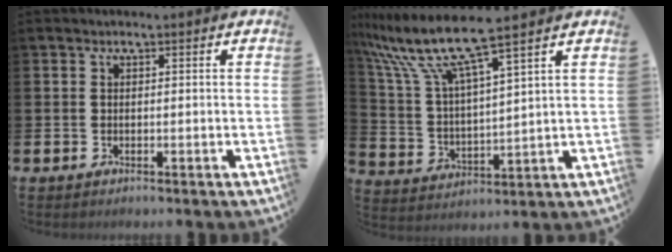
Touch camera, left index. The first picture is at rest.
{"total": 9.3, "force": [7.9, 0.4, 5.0], "torque": [-0.130, -0.047, 0.129]}